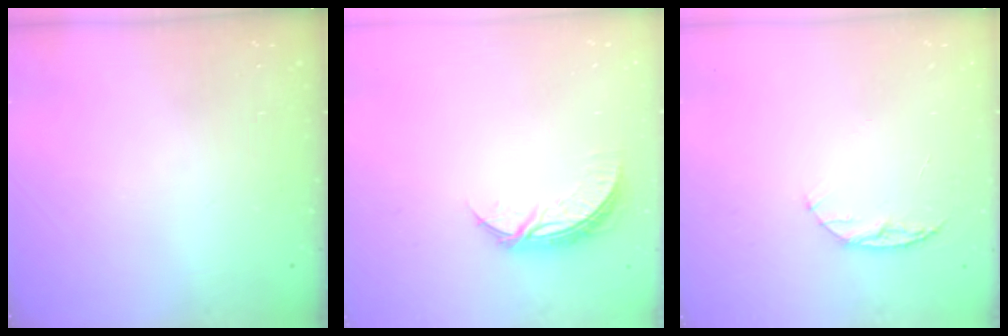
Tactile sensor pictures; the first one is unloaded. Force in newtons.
{"total": 6.8, "press": 6.8, "slide": 0.3}
{"total": 6.1, "press": 6.0, "slide": 0.7}